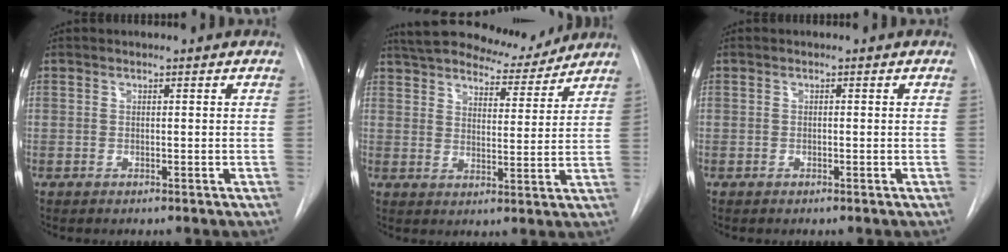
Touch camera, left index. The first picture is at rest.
{"total": 14.7, "force": [13.4, 3.4, 4.9], "torque": [-0.075, 0.005, 0.193]}
{"total": 0.0}